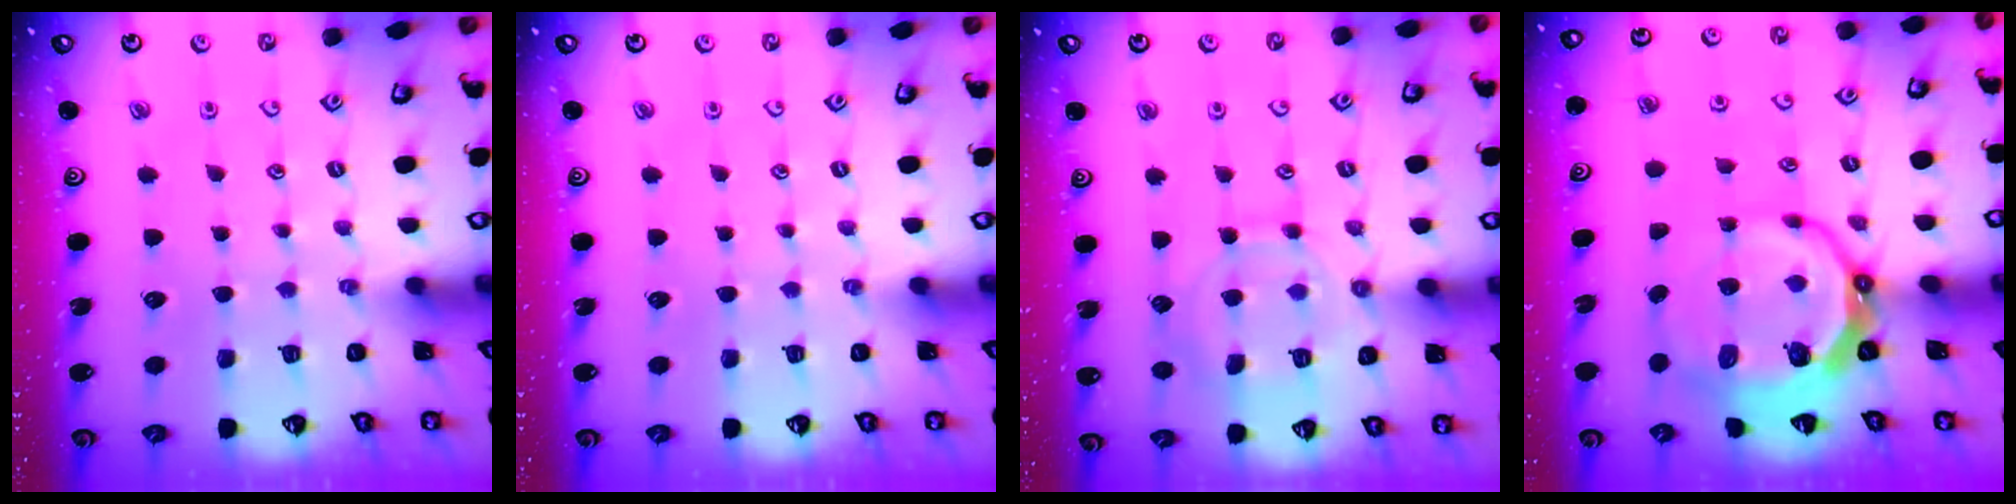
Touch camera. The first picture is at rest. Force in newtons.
{"total": 0.0}
{"total": 11.2, "press": 11.1, "slide": 1.0}
{"total": 11.0, "press": 10.1, "slide": 4.2}